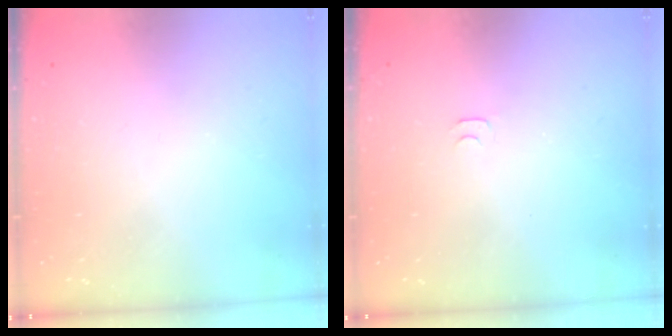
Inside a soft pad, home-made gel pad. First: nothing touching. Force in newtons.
{"total": 3.4, "press": 3.4, "slide": 0.3}